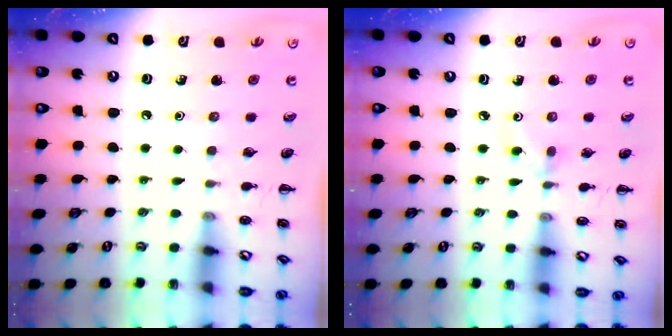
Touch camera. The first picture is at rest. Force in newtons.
{"total": 3.0, "press": 2.8, "slide": 1.2}